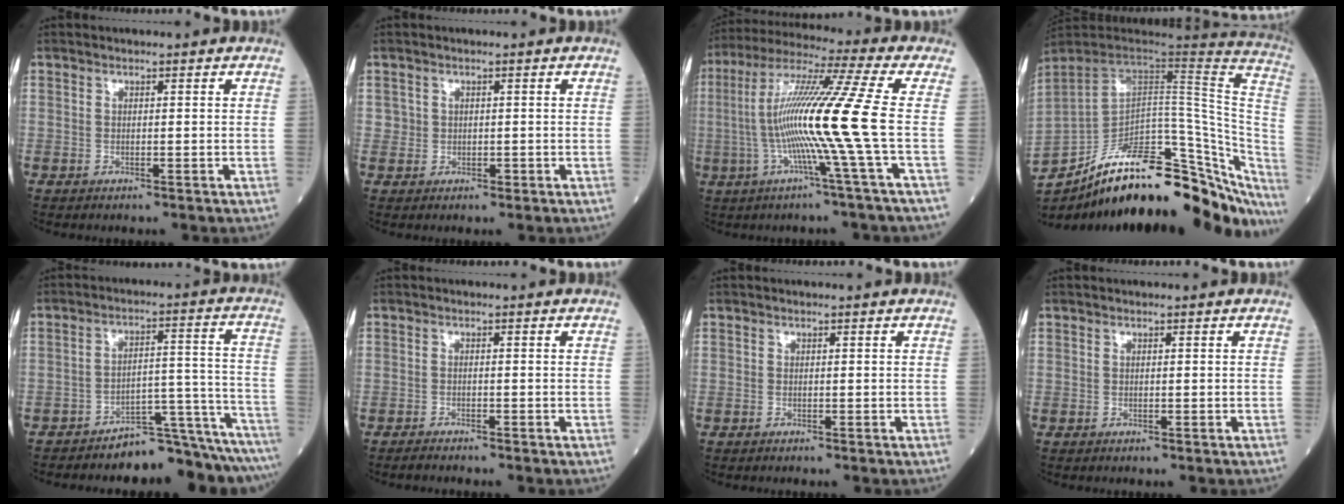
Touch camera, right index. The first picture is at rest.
{"total": 1.3, "force": [0.3, 1.3, 0.3], "torque": [-0.002, -0.001, 0.005]}
{"total": 15.6, "force": [-2.0, -2.9, 15.2], "torque": [-0.286, 0.002, -0.051]}
{"total": 34.2, "force": [-25.5, 10.4, 20.2], "torque": [-0.227, -0.013, -0.355]}
{"total": 11.8, "force": [-11.6, 0.0, 2.6], "torque": [0.006, 0.055, -0.162]}
{"total": 1.5, "force": [-1.4, 0.0, 0.3], "torque": [-0.011, -0.004, -0.024]}
{"total": 0.0}
{"total": 0.0}